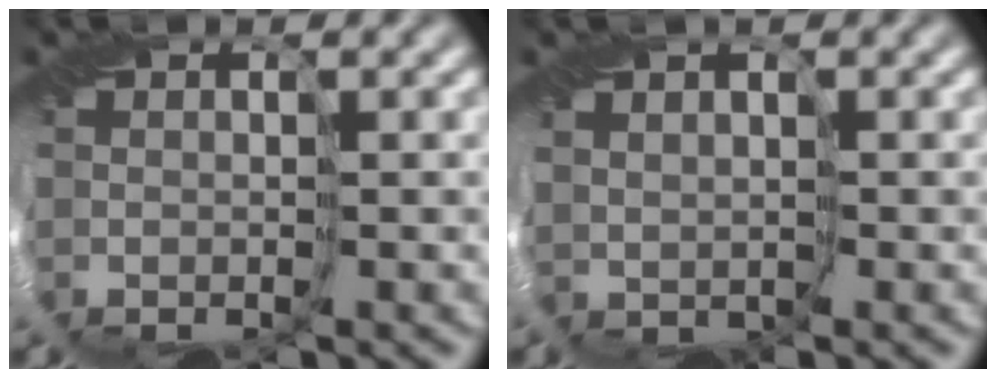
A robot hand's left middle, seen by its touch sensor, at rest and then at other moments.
{"total": 1.3, "force": [0.6, 1.0, 0.6], "torque": [-0.016, -0.001, 0.010]}